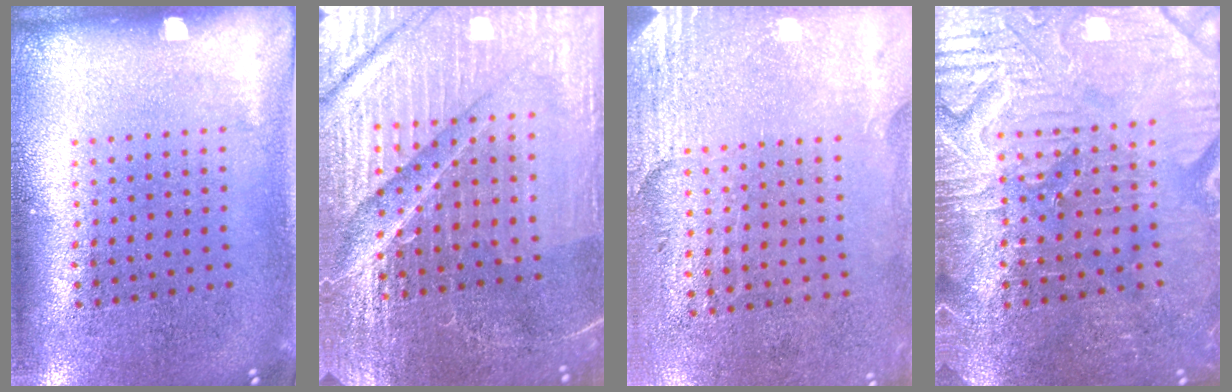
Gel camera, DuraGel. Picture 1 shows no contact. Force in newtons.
{"total": 5.6, "press": 5.2, "slide": 2.2}
{"total": 2.7, "press": 2.3, "slide": 1.4}
{"total": 4.0, "press": 3.8, "slide": 1.2}